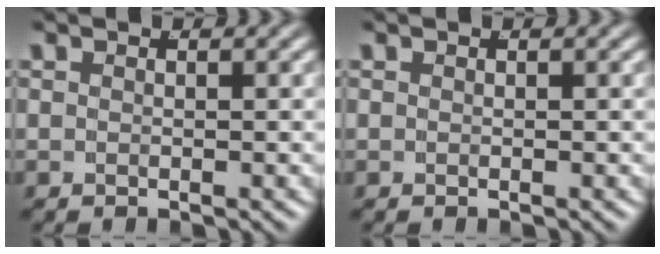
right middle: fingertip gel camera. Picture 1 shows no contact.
{"total": 0.0}